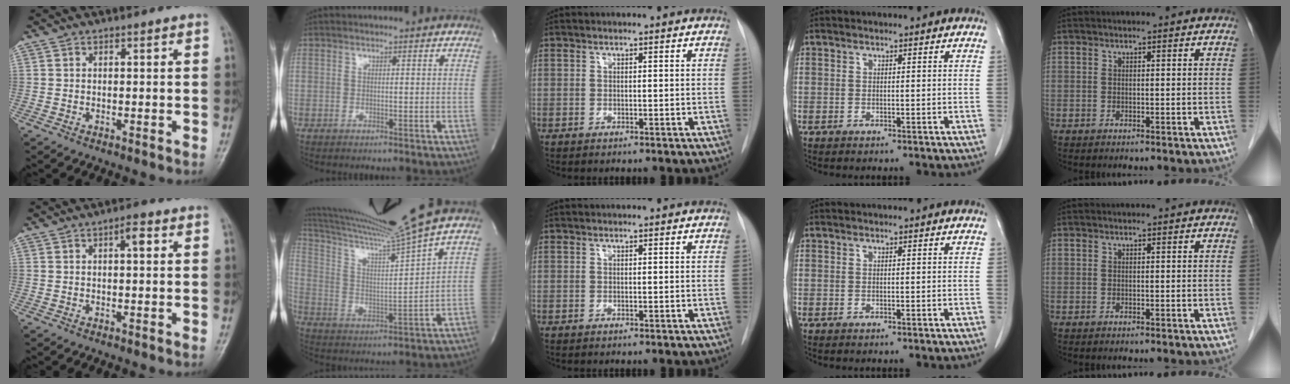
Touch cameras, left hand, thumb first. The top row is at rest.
{"thumb": {"total": 2.7, "force": [1.0, 0.9, 2.3], "torque": [-0.033, 0.002, 0.014]}, "index": {"total": 15.6, "force": [13.4, -4.0, 7.0], "torque": [-0.132, -0.045, 0.222]}}